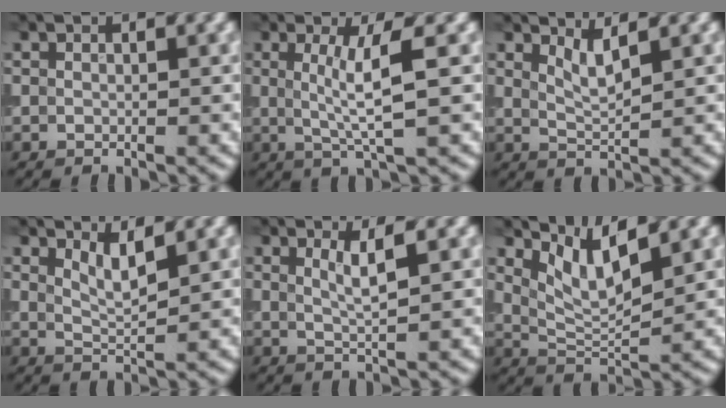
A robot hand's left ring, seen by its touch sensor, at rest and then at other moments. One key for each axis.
{"total": 4.0, "fx": 0.6, "fy": 0.6, "fz": 3.9, "tx": -0.073, "ty": -0.003, "tz": 0.013}
{"total": 2.0, "fx": 1.4, "fy": 0.5, "fz": 1.4, "tx": -0.027, "ty": -0.007, "tz": 0.028}
{"total": 2.2, "fx": 1.4, "fy": 0.5, "fz": 1.6, "tx": -0.028, "ty": -0.008, "tz": 0.029}
{"total": 2.5, "fx": 0.9, "fy": 0.6, "fz": 2.2, "tx": -0.034, "ty": -0.004, "tz": 0.015}
{"total": 4.4, "fx": 2.5, "fy": 1.2, "fz": 3.4, "tx": -0.076, "ty": -0.007, "tz": 0.052}